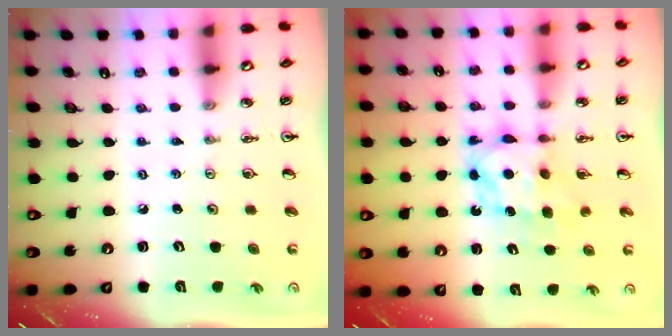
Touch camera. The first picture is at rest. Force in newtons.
{"total": 6.7, "press": 6.7, "slide": 0.5}